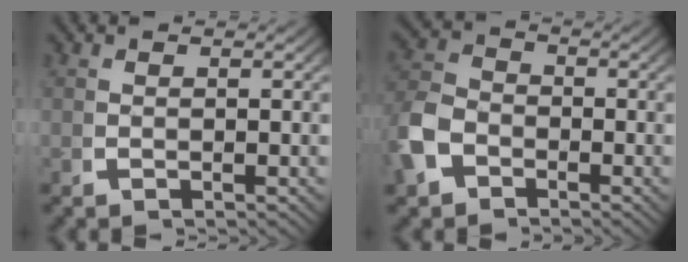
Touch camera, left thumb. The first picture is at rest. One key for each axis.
{"total": 5.8, "fx": -1.9, "fy": 4.6, "fz": 3.0, "tx": -0.084, "ty": -0.016, "tz": -0.029}